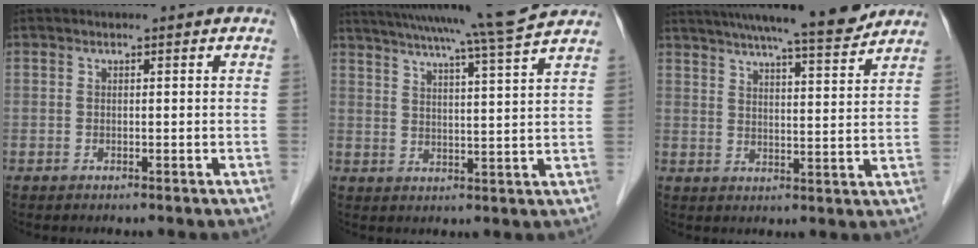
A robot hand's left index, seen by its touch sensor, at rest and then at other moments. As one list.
[{"total": 15.6, "force": [13.8, -2.2, 7.0], "torque": [-0.122, -0.020, 0.187]}, {"total": 15.1, "force": [13.4, 0.5, 7.0], "torque": [-0.108, 0.007, 0.186]}]